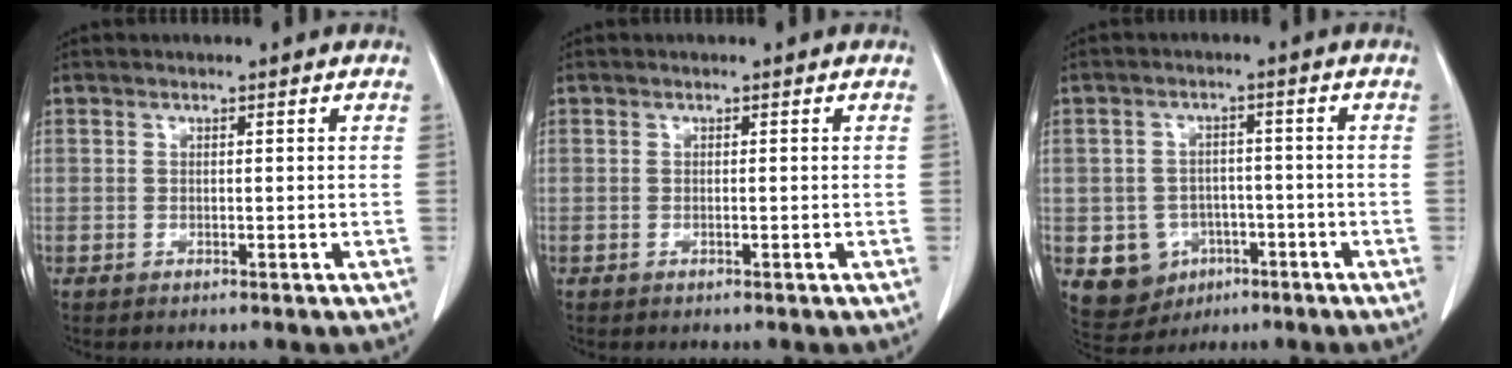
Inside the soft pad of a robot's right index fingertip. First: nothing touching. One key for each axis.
{"total": 0.0}
{"total": 7.3, "fx": -2.7, "fy": 6.6, "fz": 1.8, "tx": -0.033, "ty": 0.007, "tz": -0.027}